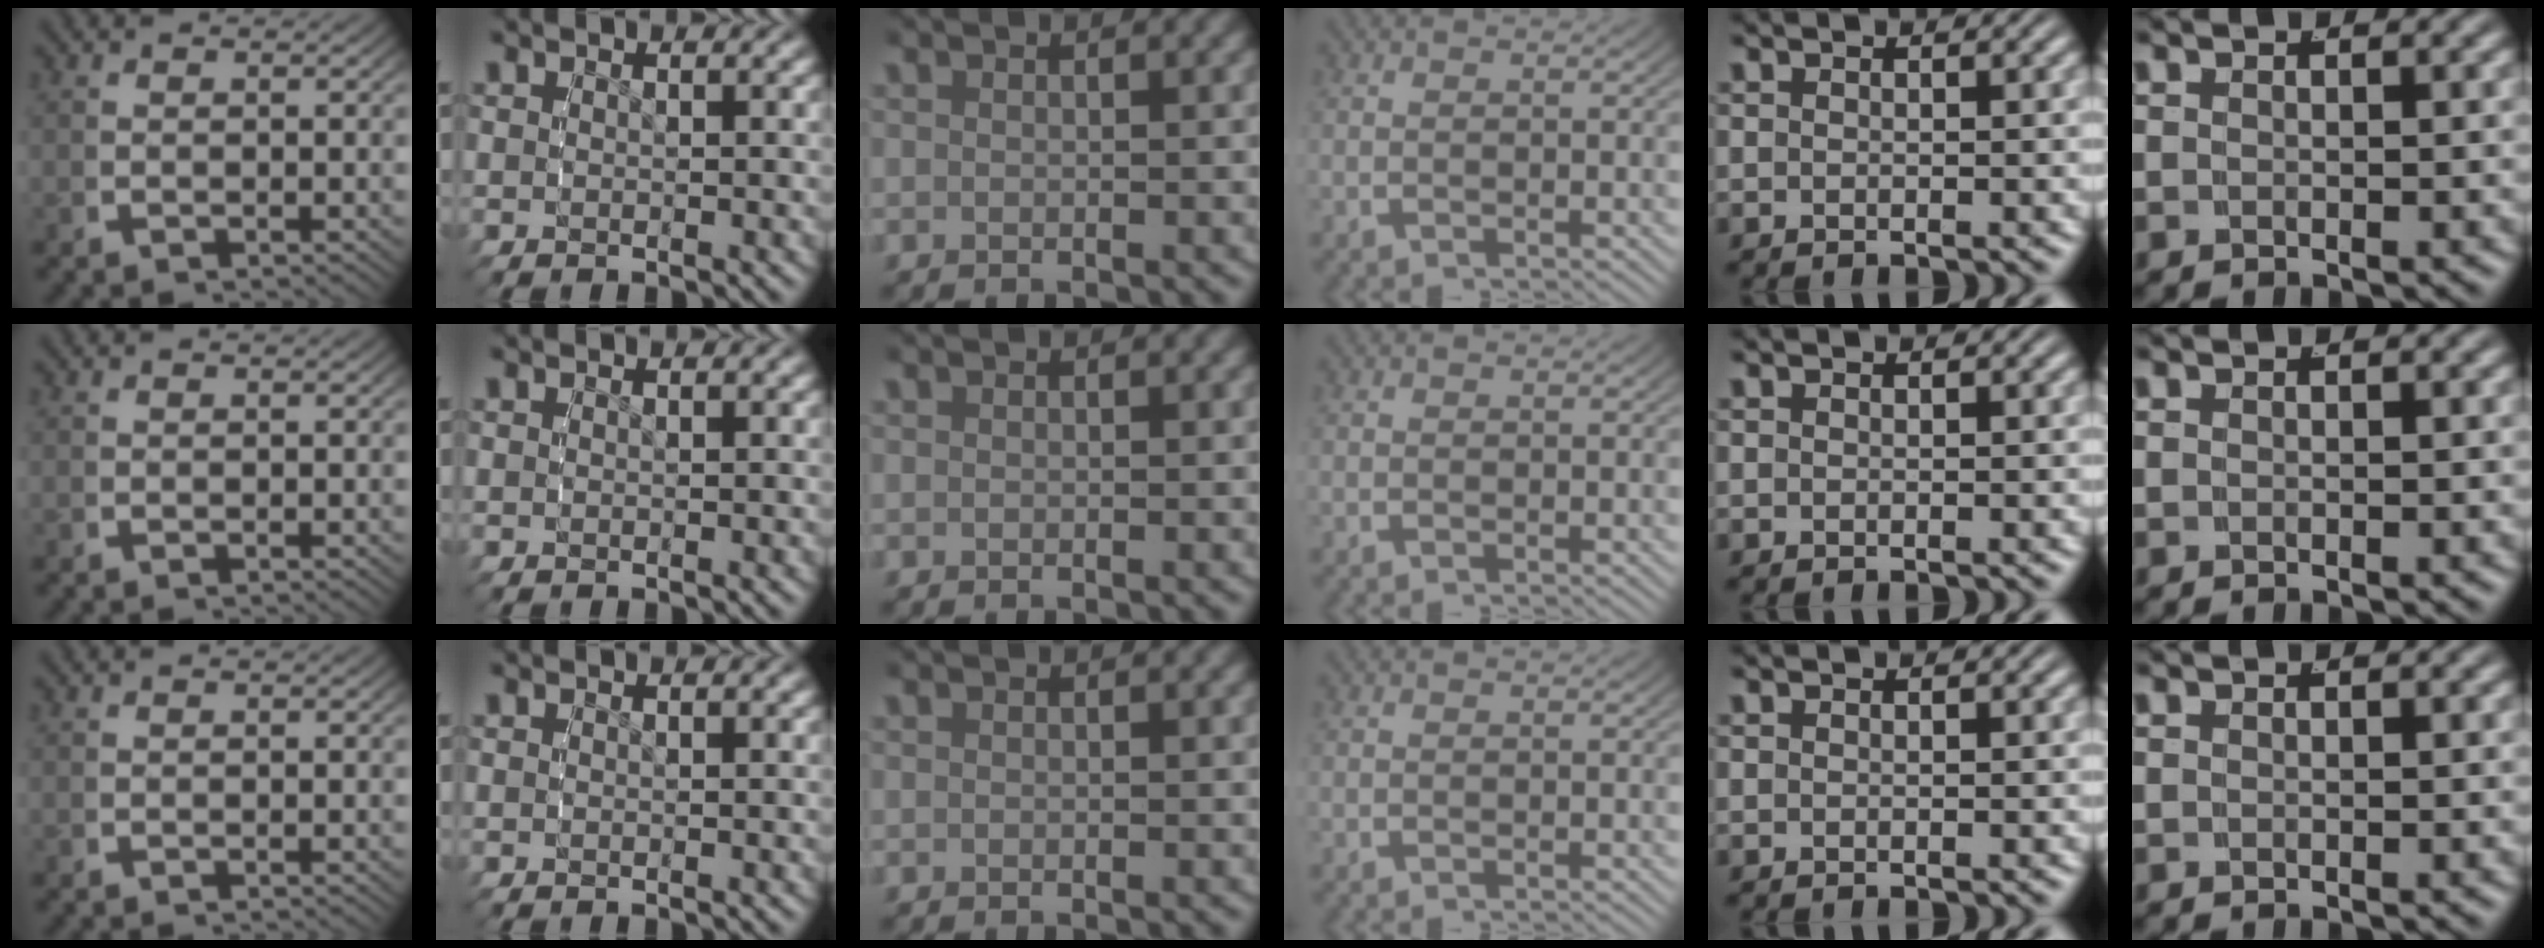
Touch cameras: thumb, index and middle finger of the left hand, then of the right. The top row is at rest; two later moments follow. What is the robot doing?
{"motion": "reach", "object": "paper plate"}